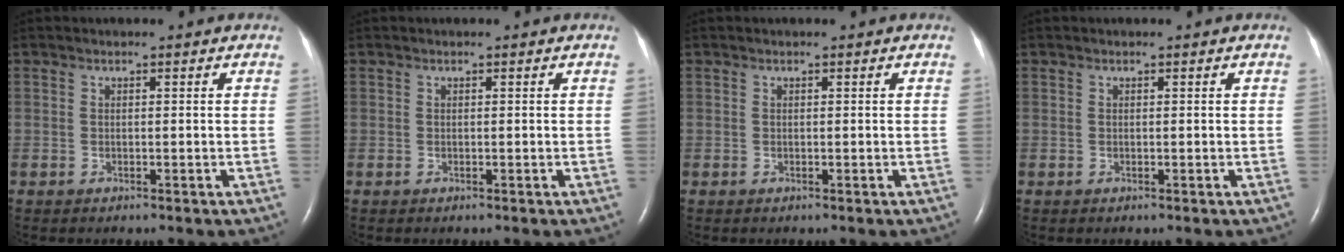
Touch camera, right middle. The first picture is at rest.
{"total": 0.0}
{"total": 0.0}
{"total": 0.0}